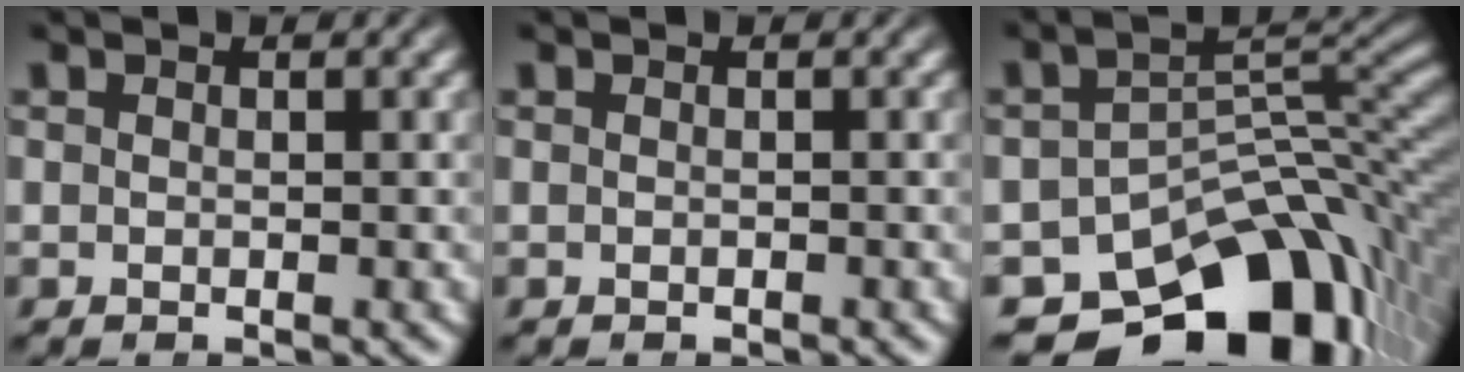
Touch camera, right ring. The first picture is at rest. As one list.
[{"total": 0.0}, {"total": 17.5, "force": [-10.7, 9.3, 10.3], "torque": [-0.139, -0.033, -0.151]}]